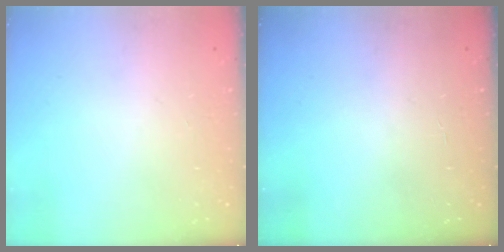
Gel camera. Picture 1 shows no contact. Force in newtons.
{"total": 0.9, "press": 0.9, "slide": 0.1}